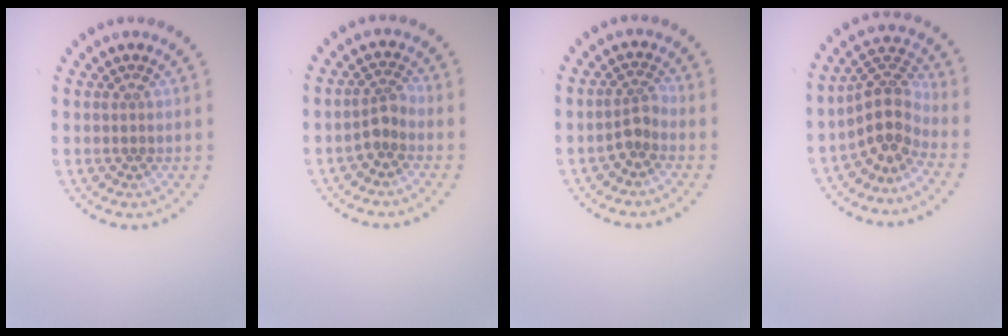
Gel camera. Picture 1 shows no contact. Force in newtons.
{"total": 1.9, "press": 1.4, "slide": 1.3}
{"total": 1.8, "press": 1.3, "slide": 1.1}
{"total": 4.0, "press": 2.9, "slide": 2.7}